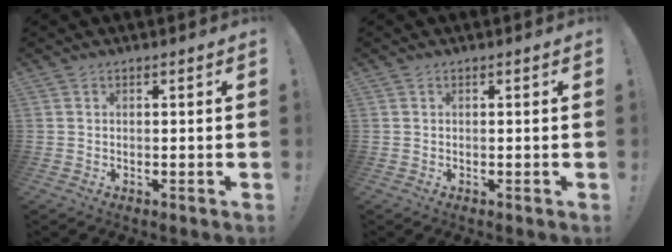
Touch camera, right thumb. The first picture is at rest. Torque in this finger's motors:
{"motor_torque": [-0.01, -0.01, 0.00, 0.00, 0.00]}